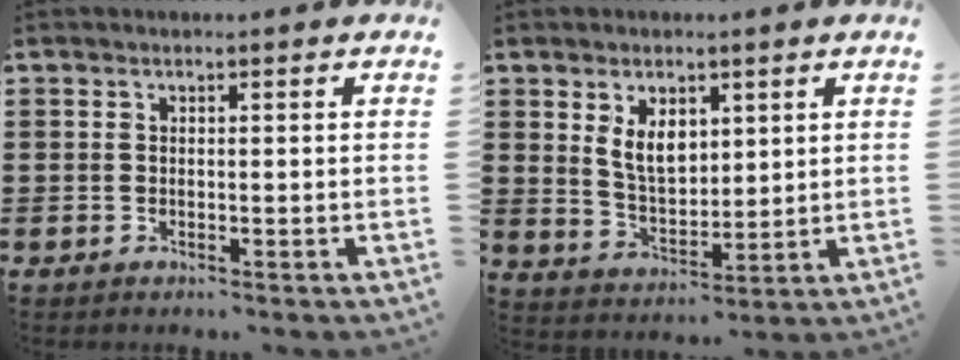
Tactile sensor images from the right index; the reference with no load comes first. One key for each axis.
{"total": 6.1, "fx": 2.4, "fy": 3.6, "fz": 4.2, "tx": -0.087, "ty": 0.006, "tz": 0.044}